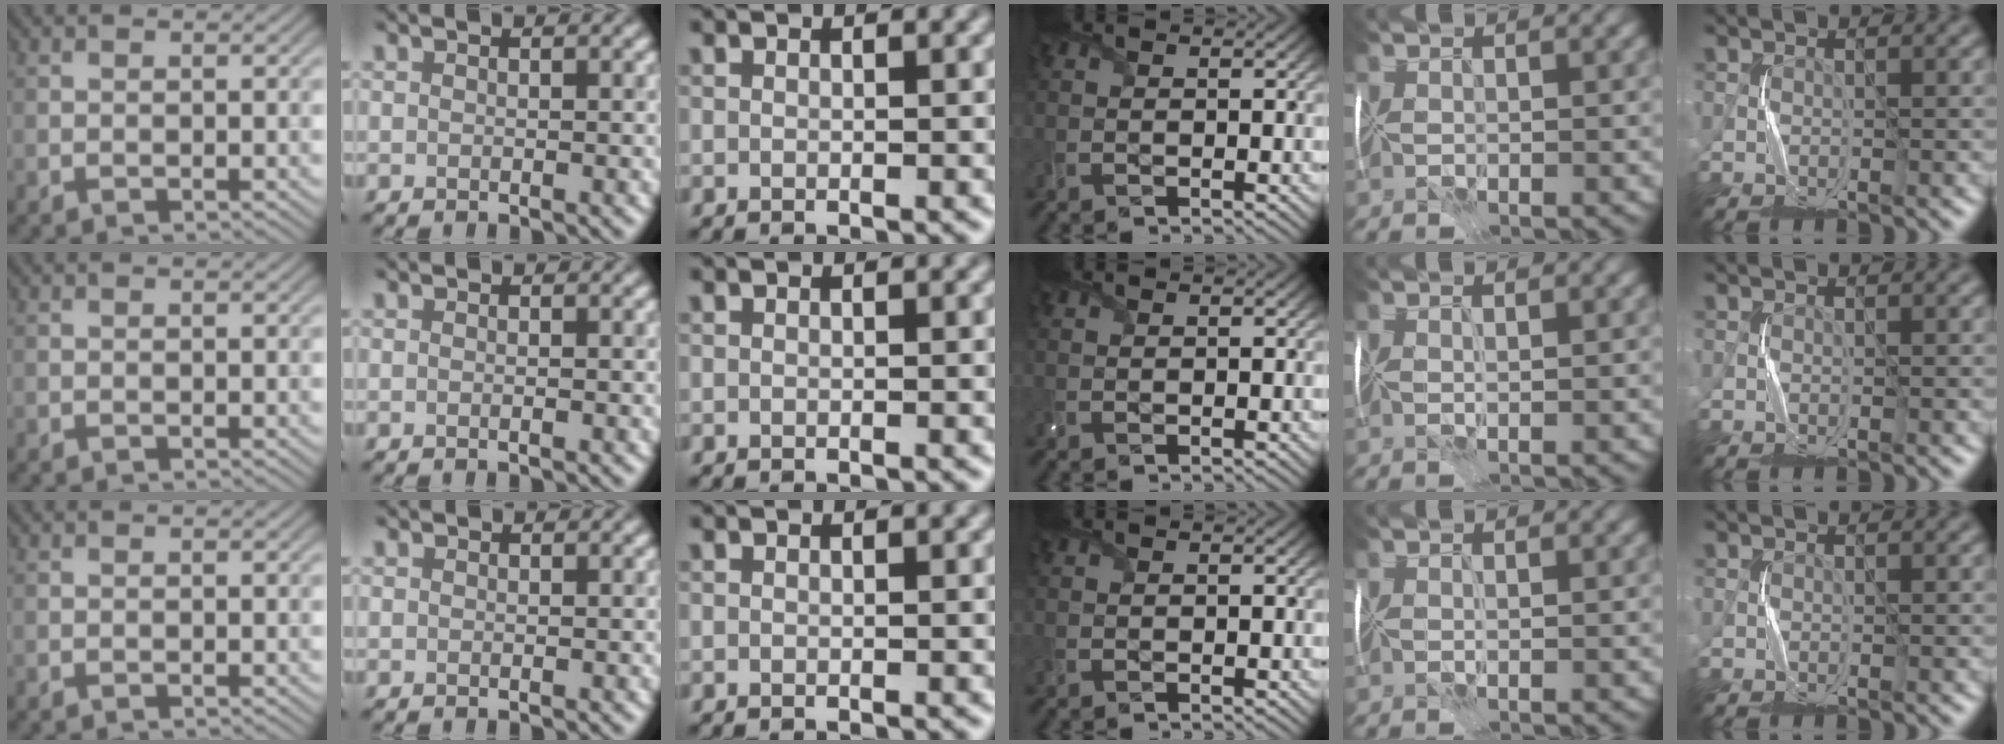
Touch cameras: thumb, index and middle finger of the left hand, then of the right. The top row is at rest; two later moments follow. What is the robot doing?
{"motion": "fold", "object": "plastic wrap"}